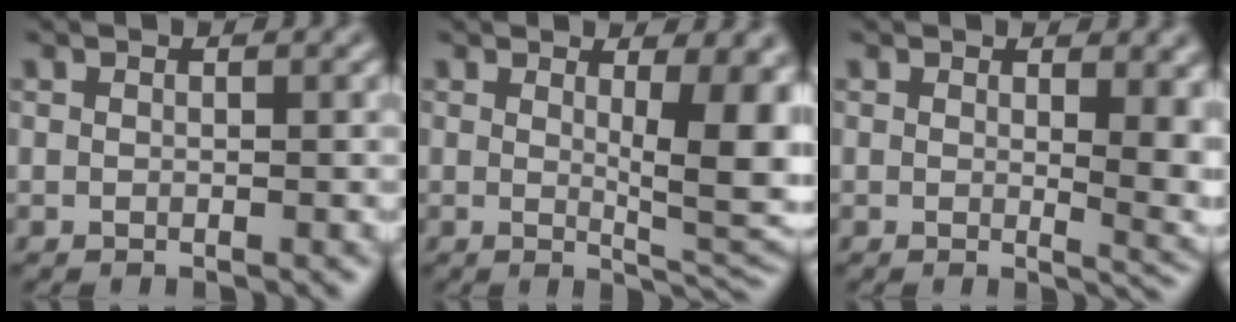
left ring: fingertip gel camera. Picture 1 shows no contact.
{"total": 7.5, "force": [1.4, 2.1, 7.0], "torque": [-0.089, -0.012, 0.027]}
{"total": 5.0, "force": [0.9, 1.8, 4.5], "torque": [-0.048, -0.009, 0.017]}